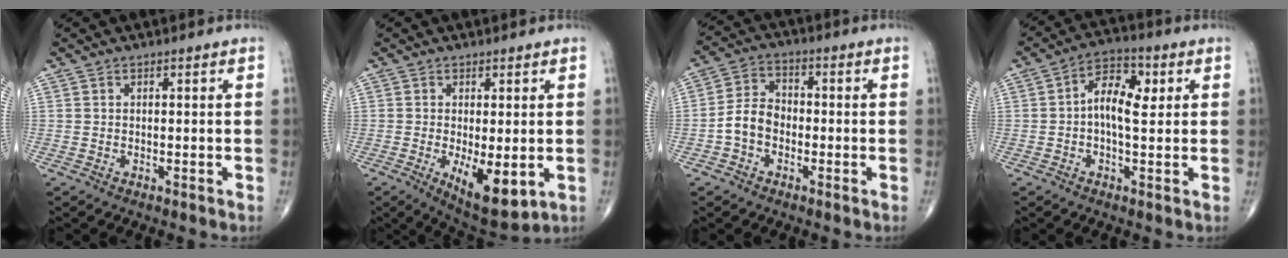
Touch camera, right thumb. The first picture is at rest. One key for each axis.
{"total": 9.1, "fx": -2.0, "fy": 3.6, "fz": 8.1, "tx": -0.117, "ty": -0.024, "tz": -0.021}
{"total": 6.5, "fx": -2.0, "fy": 4.8, "fz": 4.0, "tx": -0.062, "ty": 0.027, "tz": -0.050}
{"total": 8.0, "fx": 0.9, "fy": 4.2, "fz": 6.7, "tx": -0.099, "ty": 0.018, "tz": 0.008}